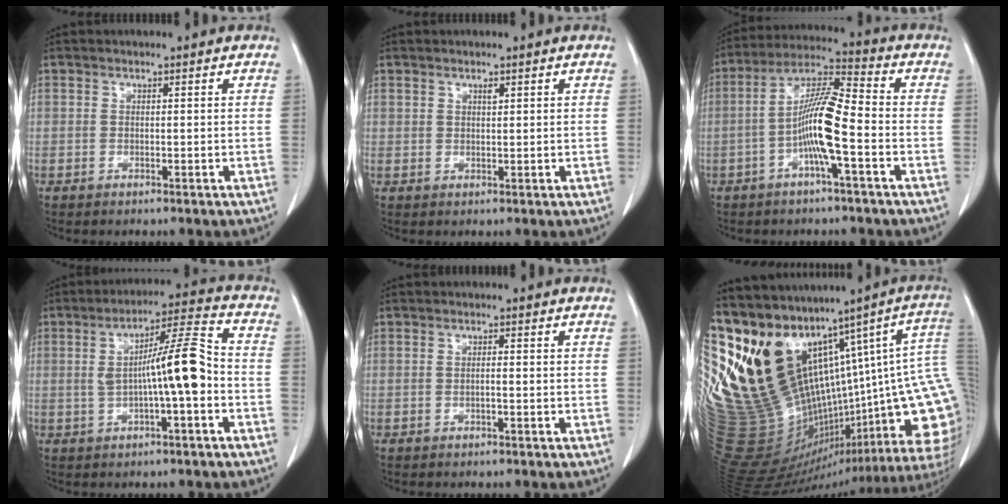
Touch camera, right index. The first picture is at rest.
{"total": 0.9, "force": [0.6, 0.4, 0.4], "torque": [-0.008, -0.004, 0.009]}
{"total": 9.9, "force": [-2.9, 0.6, 9.5], "torque": [-0.187, 0.016, -0.059]}
{"total": 9.8, "force": [-1.1, 0.6, 9.7], "torque": [-0.157, 0.023, -0.022]}
{"total": 0.7, "force": [-0.2, 0.0, 0.7], "torque": [-0.011, 0.001, -0.004]}
{"total": 30.0, "force": [15.6, 11.0, 23.1], "torque": [-0.370, -0.003, 0.291]}